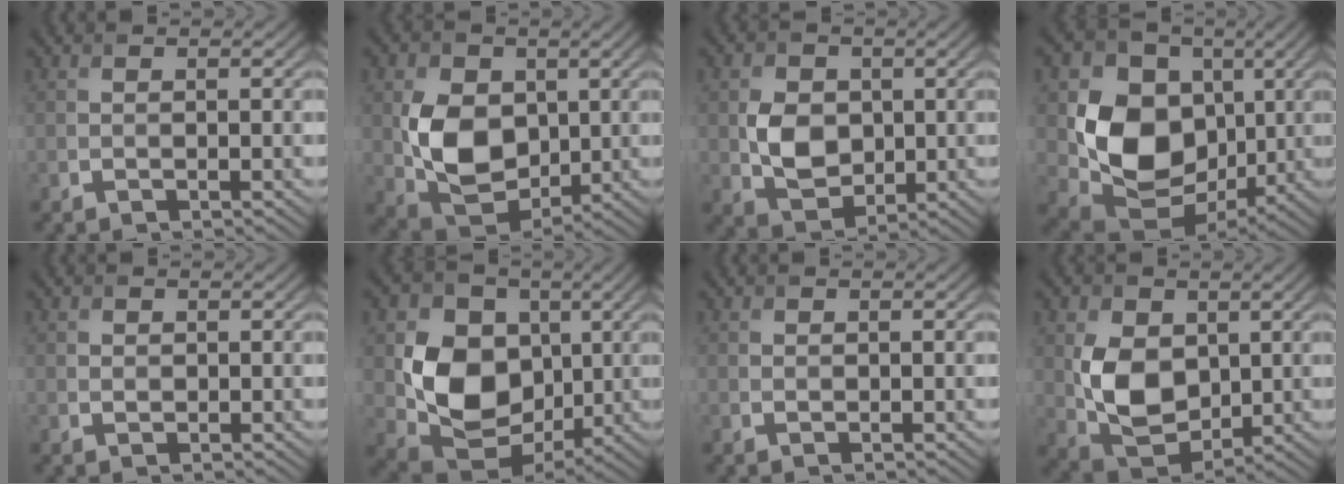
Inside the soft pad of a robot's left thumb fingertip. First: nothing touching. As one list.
[{"total": 9.5, "force": [0.2, 7.1, 6.3], "torque": [-0.132, -0.016, 0.000]}, {"total": 6.0, "force": [-0.4, 4.8, 3.6], "torque": [-0.067, -0.009, -0.009]}, {"total": 12.7, "force": [-0.2, 10.2, 7.6], "torque": [-0.148, -0.029, -0.010]}, {"total": 0.5, "force": [-0.4, 0.4, -0.1], "torque": [0.005, -0.008, -0.009]}, {"total": 11.6, "force": [-0.3, 9.2, 7.0], "torque": [-0.139, -0.025, -0.009]}, {"total": 0.5, "force": [-0.4, 0.1, -0.3], "torque": [0.009, -0.009, -0.010]}, {"total": 8.5, "force": [0.5, 6.2, 5.8], "torque": [-0.128, -0.016, 0.007]}]